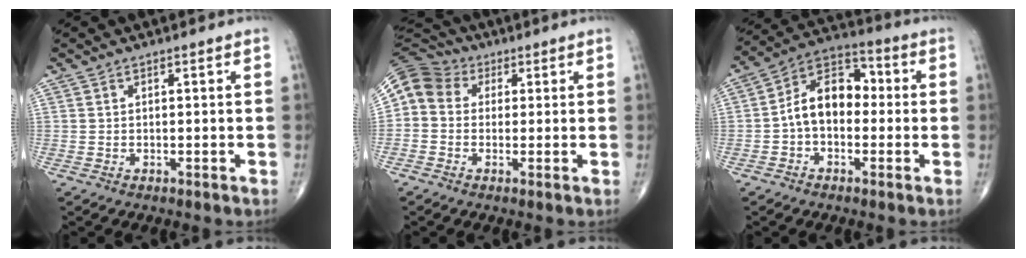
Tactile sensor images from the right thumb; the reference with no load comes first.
{"total": 8.6, "force": [1.2, 7.6, 3.8], "torque": [-0.060, 0.023, 0.006]}
{"total": 11.4, "force": [-0.8, 7.7, 8.4], "torque": [-0.117, 0.040, -0.030]}